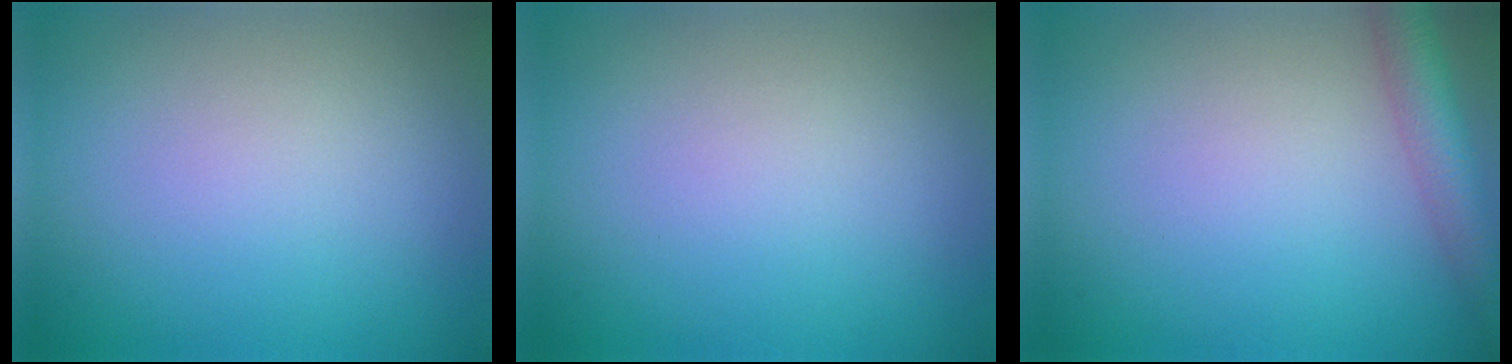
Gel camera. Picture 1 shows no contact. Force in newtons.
{"total": 0.0}
{"total": 4.0, "press": 4.0, "slide": 0.2}